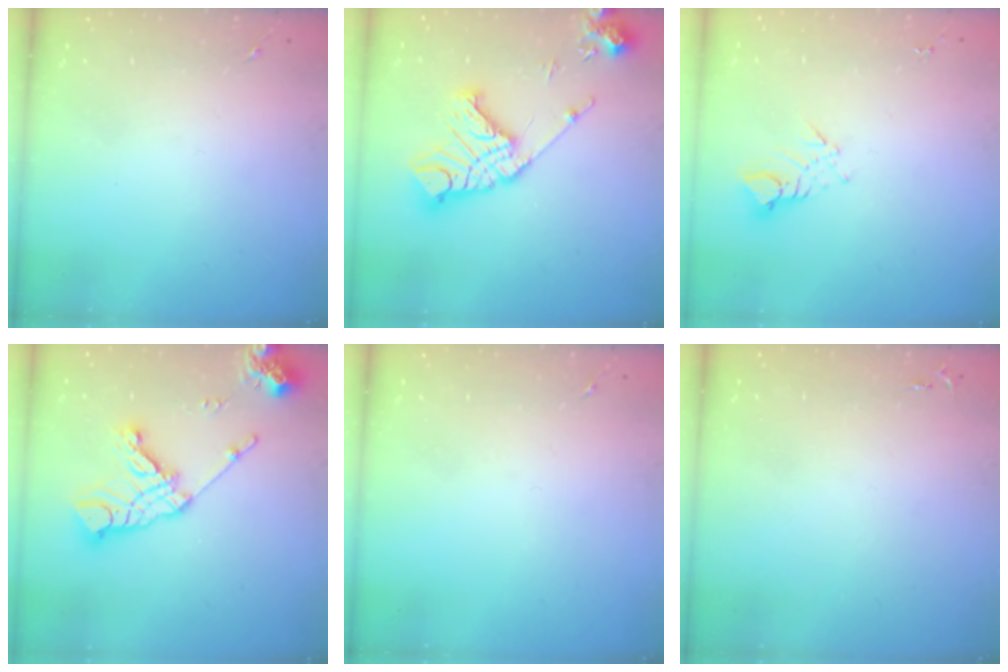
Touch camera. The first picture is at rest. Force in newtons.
{"total": 18.0, "press": 17.9, "slide": 2.5}
{"total": 3.7, "press": 3.7, "slide": 0.2}
{"total": 16.5, "press": 16.4, "slide": 2.2}
{"total": 0.0}
{"total": 2.5, "press": 2.5, "slide": 0.3}